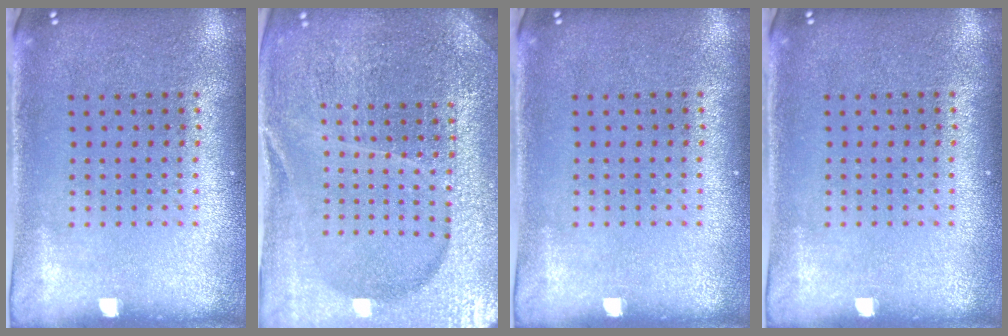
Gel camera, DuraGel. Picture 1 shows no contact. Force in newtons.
{"total": 5.2, "press": 4.7, "slide": 2.1}
{"total": 0.0}
{"total": 0.0}